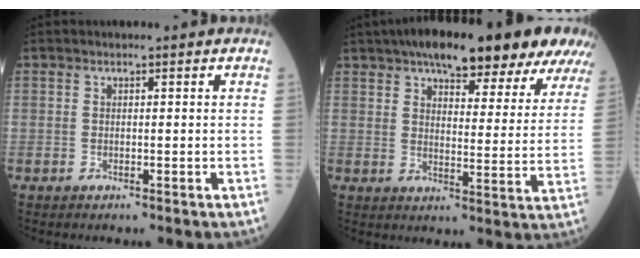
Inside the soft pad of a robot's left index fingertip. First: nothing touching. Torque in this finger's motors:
{"motor_torque": [1.42, -0.72, 1.05, 0.21]}